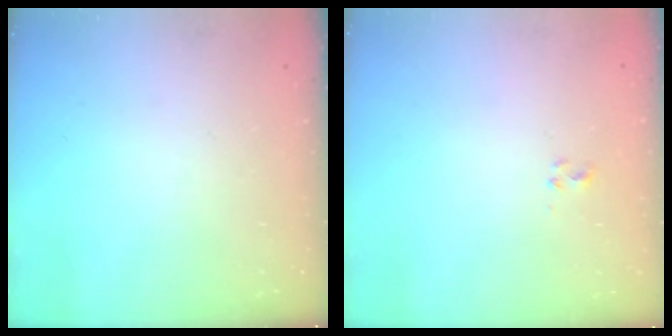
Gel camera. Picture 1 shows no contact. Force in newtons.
{"total": 2.0, "press": 1.8, "slide": 1.0}